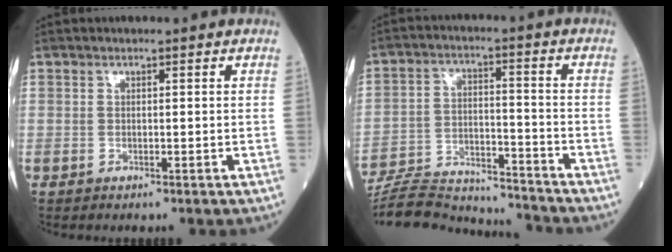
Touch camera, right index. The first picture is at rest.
{"total": 17.0, "force": [-16.5, 2.2, 3.4], "torque": [-0.072, 0.012, -0.256]}